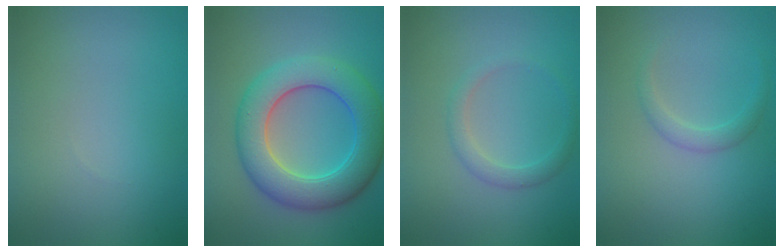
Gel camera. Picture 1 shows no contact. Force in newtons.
{"total": 8.2, "press": 8.2, "slide": 0.4}
{"total": 1.8, "press": 1.8, "slide": 0.2}
{"total": 1.5, "press": 1.5, "slide": 0.0}